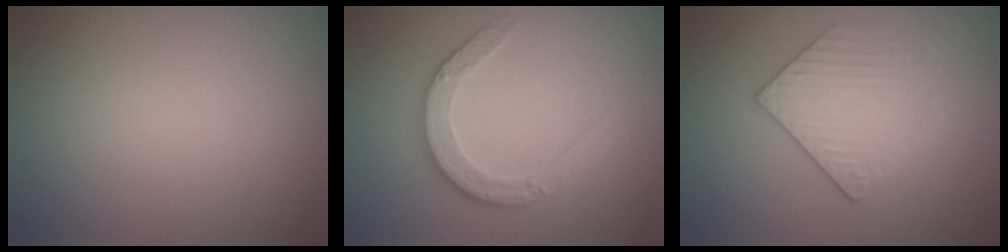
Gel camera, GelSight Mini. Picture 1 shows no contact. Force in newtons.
{"total": 3.4, "press": 2.6, "slide": 2.2}
{"total": 2.4, "press": 2.1, "slide": 1.1}